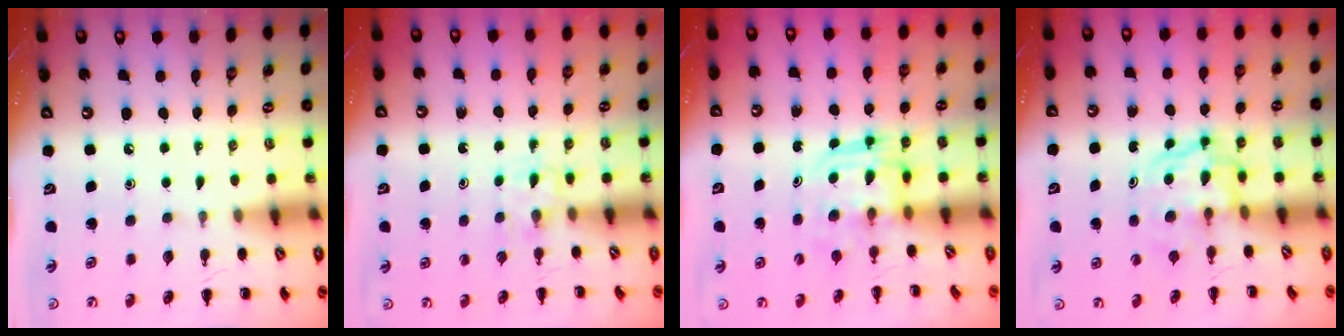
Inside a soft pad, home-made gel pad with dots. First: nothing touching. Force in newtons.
{"total": 2.8, "press": 2.6, "slide": 1.1}
{"total": 3.1, "press": 3.1, "slide": 0.2}
{"total": 3.8, "press": 3.8, "slide": 0.5}